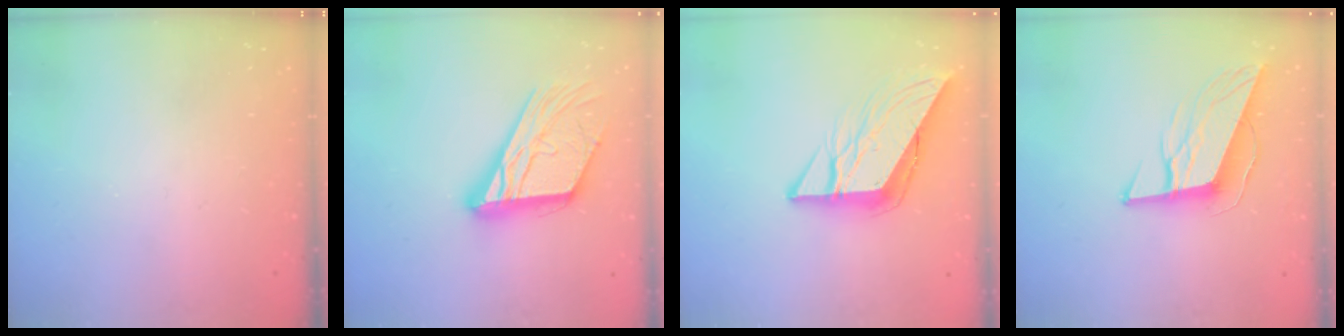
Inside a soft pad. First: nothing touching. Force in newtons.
{"total": 19.7, "press": 19.6, "slide": 1.8}
{"total": 11.6, "press": 11.5, "slide": 1.4}
{"total": 13.0, "press": 12.6, "slide": 3.2}